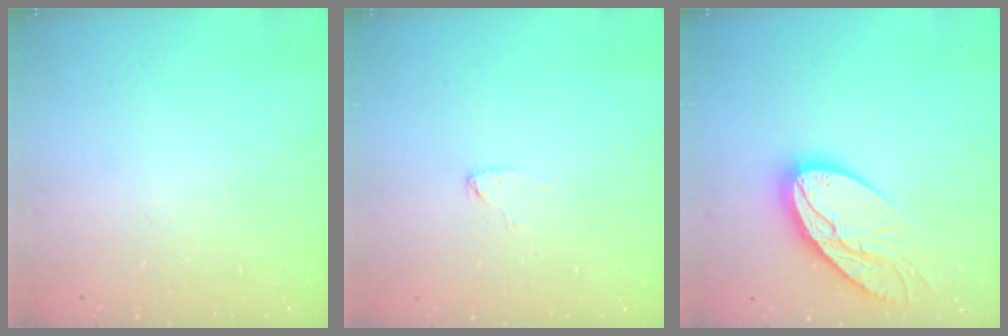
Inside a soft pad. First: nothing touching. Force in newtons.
{"total": 2.6, "press": 2.6, "slide": 0.1}
{"total": 16.3, "press": 16.3, "slide": 1.3}